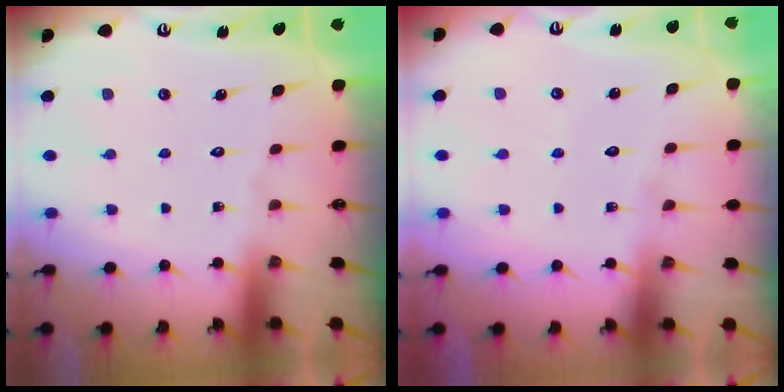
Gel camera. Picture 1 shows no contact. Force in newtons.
{"total": 2.3, "press": 2.3, "slide": 0.2}